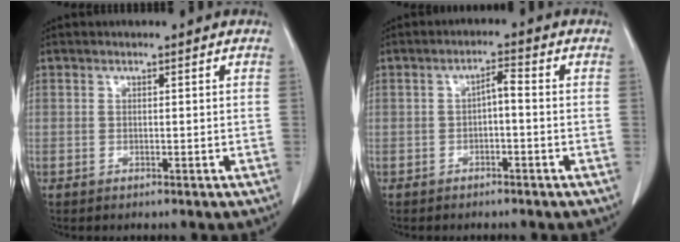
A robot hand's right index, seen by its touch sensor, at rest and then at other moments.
{"total": 2.5, "force": [-0.5, 0.6, 2.3], "torque": [-0.040, 0.014, -0.005]}